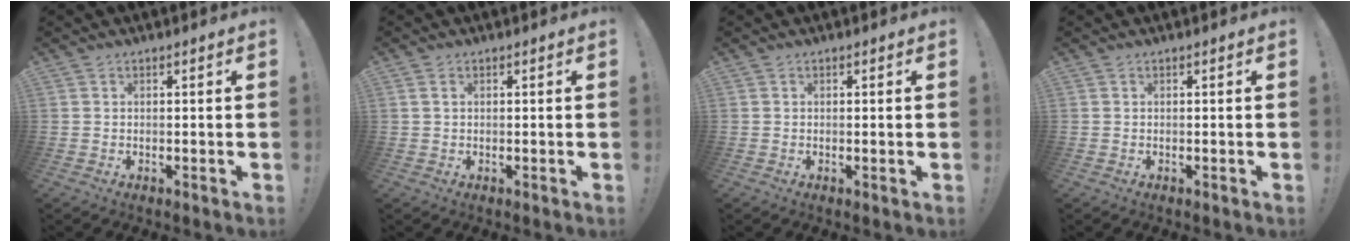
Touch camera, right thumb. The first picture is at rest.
{"total": 1.4, "force": [0.6, 0.9, 0.9], "torque": [-0.011, 0.001, 0.009]}
{"total": 0.6, "force": [0.1, -0.3, 0.5], "torque": [-0.004, -0.002, 0.000]}
{"total": 0.0}